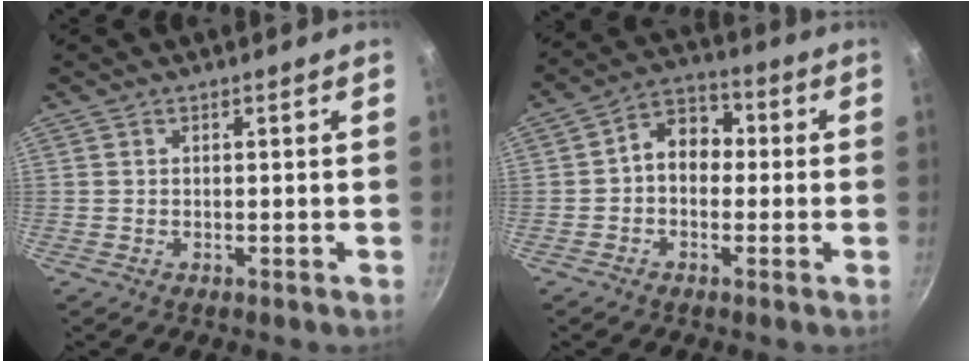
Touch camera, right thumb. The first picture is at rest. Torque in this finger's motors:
{"motor_torque": [-0.23, 0.43, 0.39, -0.31, 0.04]}